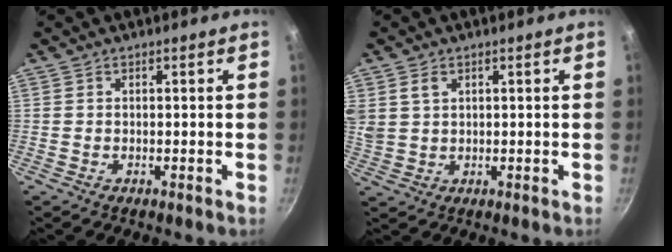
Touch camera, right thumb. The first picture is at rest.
{"total": 5.6, "force": [2.4, 4.1, 3.0], "torque": [-0.052, 0.001, 0.053]}